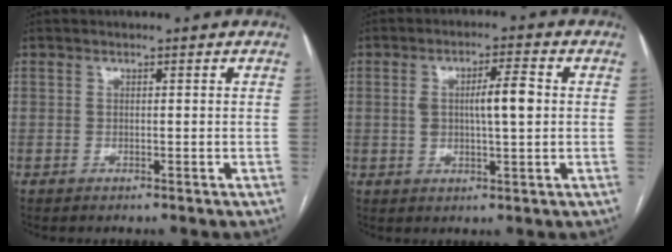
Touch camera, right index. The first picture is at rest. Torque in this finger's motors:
{"motor_torque": [0.18, 0.02, 0.13, 0.06]}